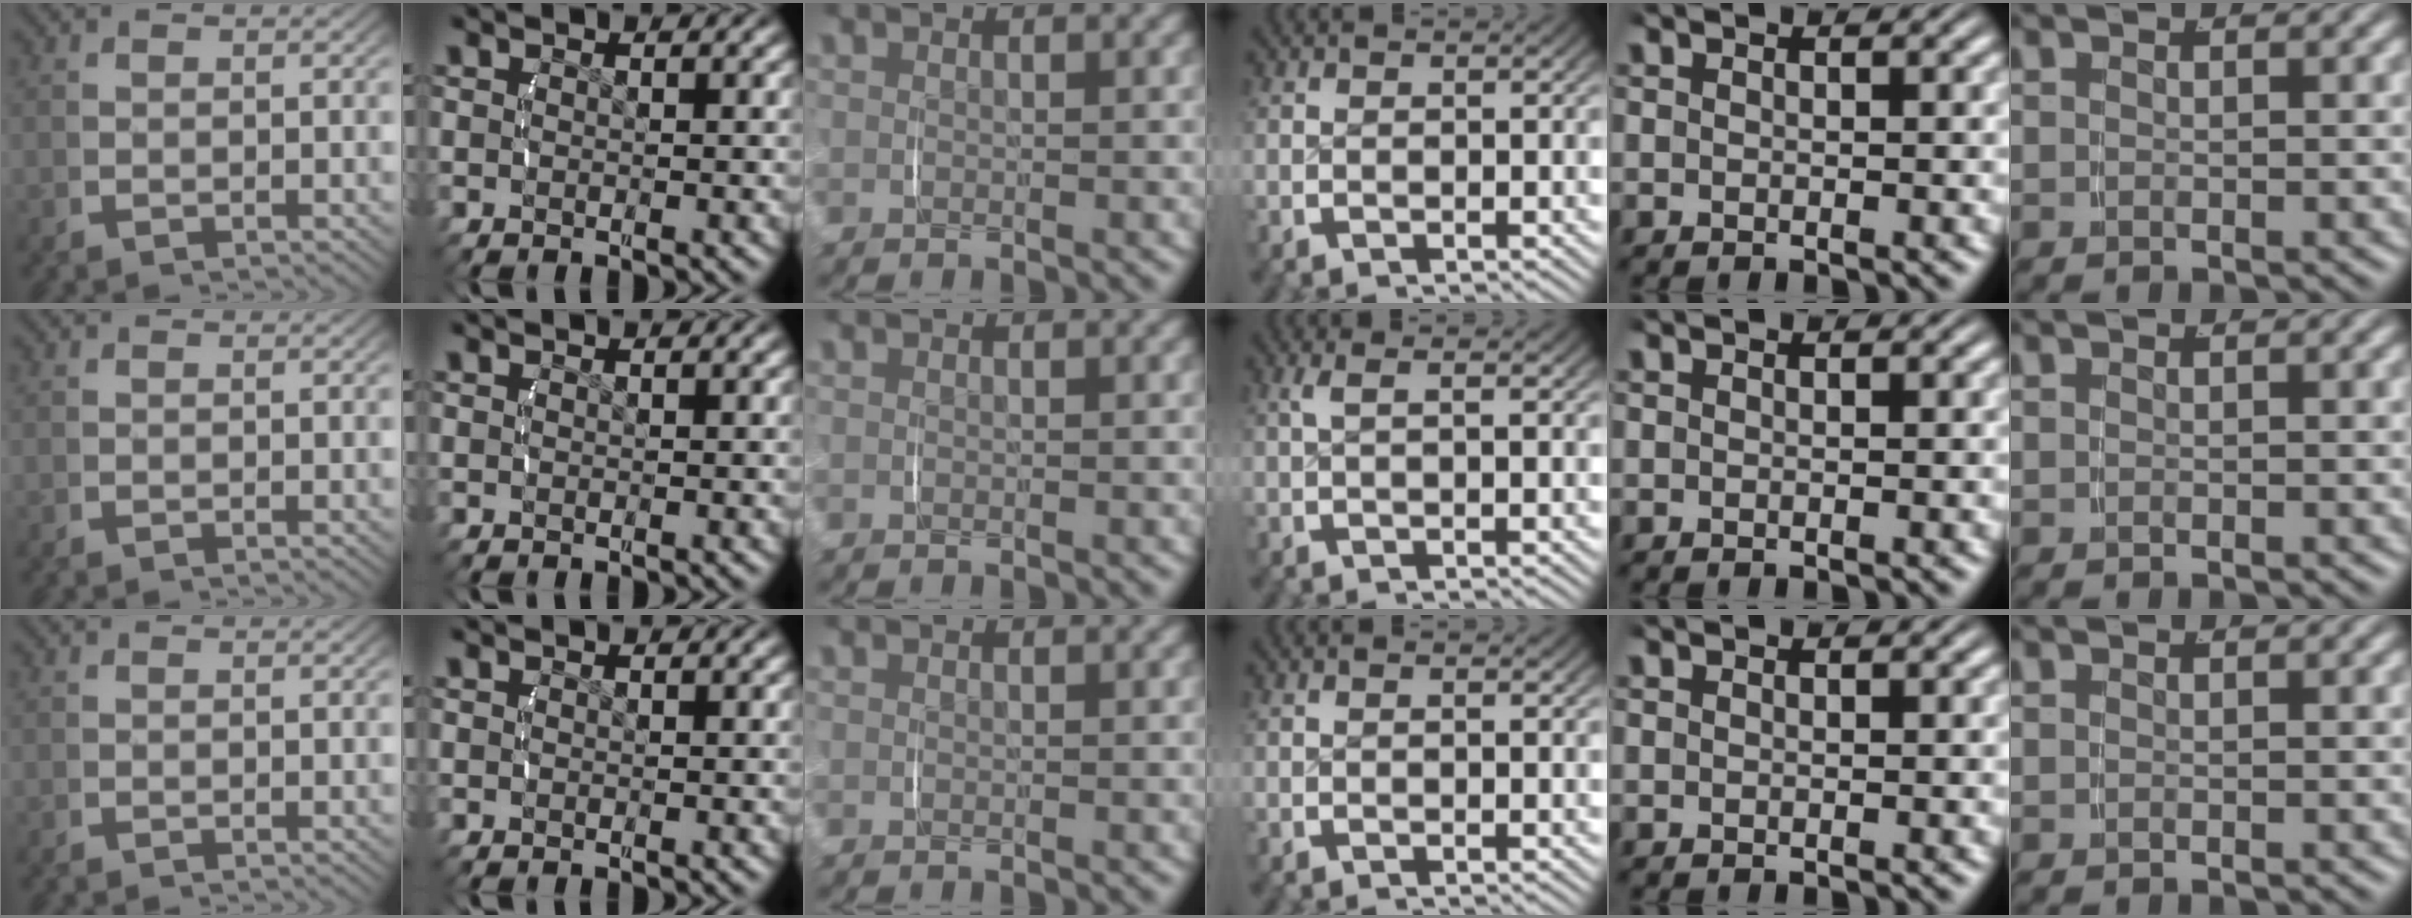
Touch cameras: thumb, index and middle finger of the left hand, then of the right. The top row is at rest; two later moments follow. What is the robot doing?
{"motion": "lift_and_place", "object": "glasses case"}